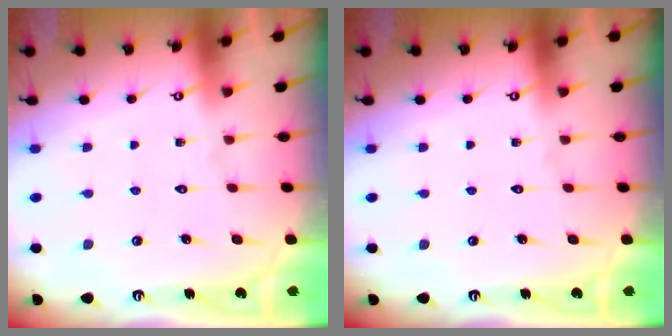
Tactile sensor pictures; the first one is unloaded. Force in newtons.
{"total": 0.0}